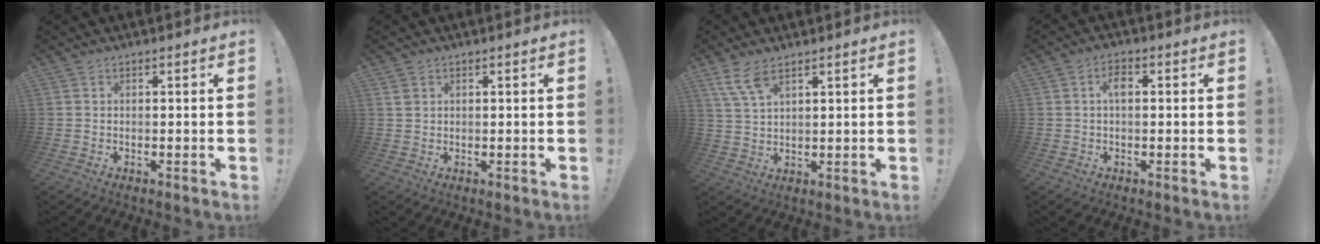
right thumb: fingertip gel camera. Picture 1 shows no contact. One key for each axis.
{"total": 1.7, "fx": 0.9, "fy": 1.1, "fz": 0.8, "tx": -0.009, "ty": -0.001, "tz": 0.016}
{"total": 6.8, "fx": 4.7, "fy": 2.2, "fz": 4.5, "tx": -0.087, "ty": -0.016, "tz": 0.088}
{"total": 3.5, "fx": 0.6, "fy": 1.9, "fz": 2.9, "tx": -0.044, "ty": 0.006, "tz": 0.003}